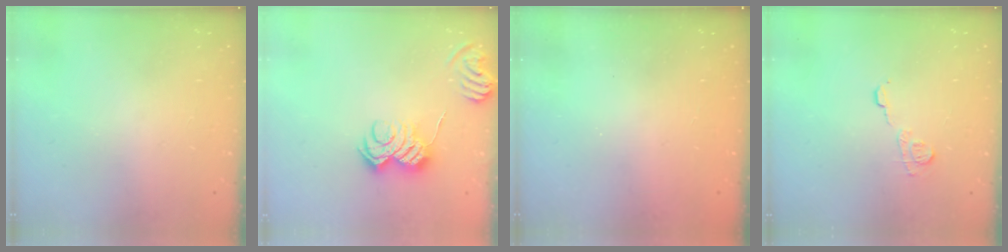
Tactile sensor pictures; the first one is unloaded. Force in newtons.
{"total": 9.6, "press": 9.6, "slide": 0.5}
{"total": 2.3, "press": 2.2, "slide": 0.8}
{"total": 7.0, "press": 7.0, "slide": 0.4}